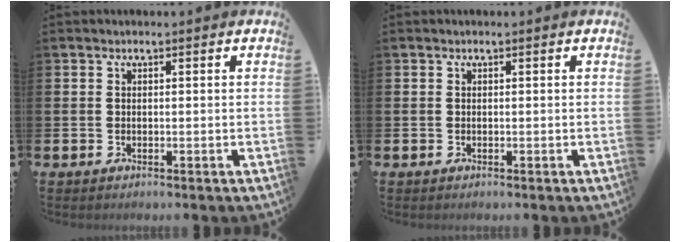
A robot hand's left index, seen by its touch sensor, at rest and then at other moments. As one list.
[{"total": 0.0}]